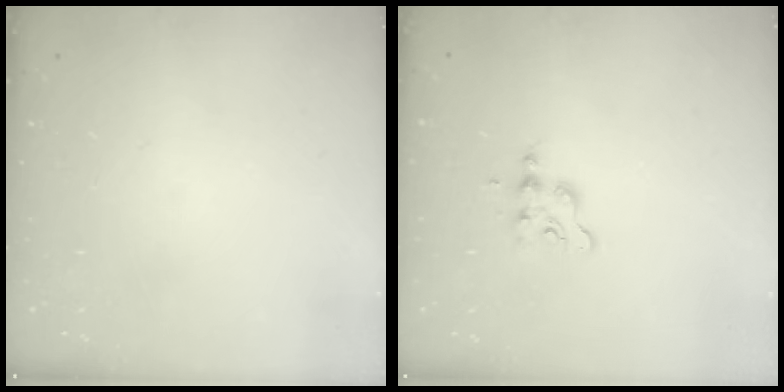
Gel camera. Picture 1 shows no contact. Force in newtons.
{"total": 2.7, "press": 2.6, "slide": 0.4}